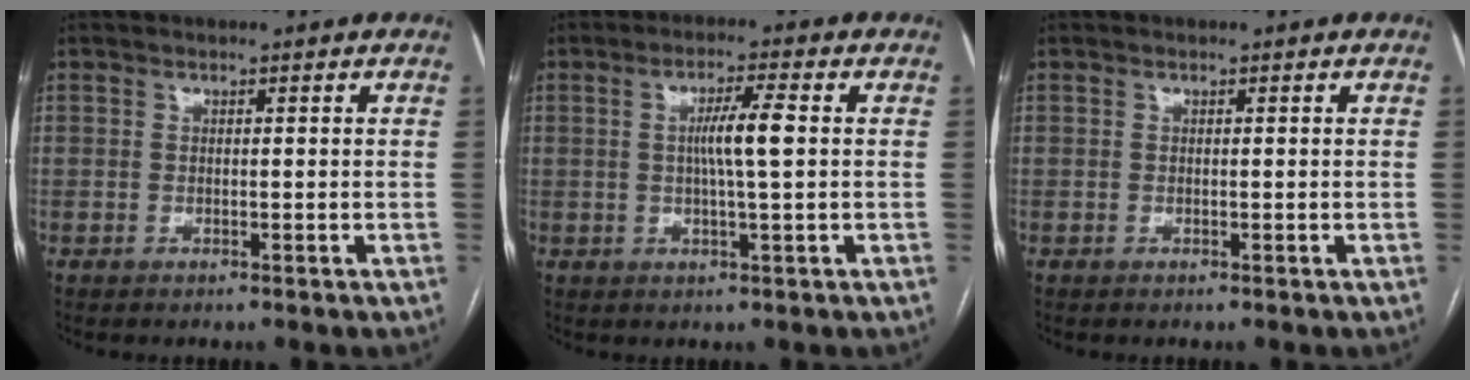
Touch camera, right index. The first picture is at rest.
{"total": 5.4, "force": [0.4, -0.2, 5.4], "torque": [-0.098, 0.001, 0.008]}
{"total": 0.0}